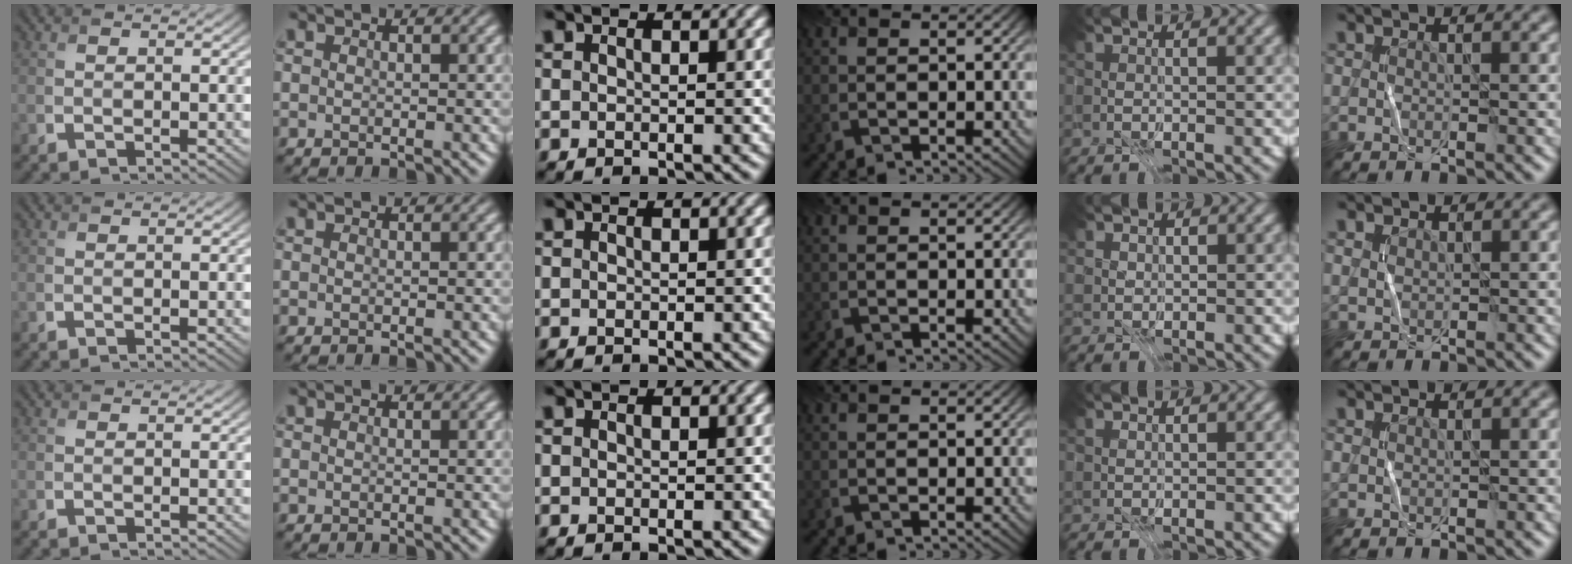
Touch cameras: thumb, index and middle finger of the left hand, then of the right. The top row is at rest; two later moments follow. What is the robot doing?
{"motion": "fold", "object": "file"}